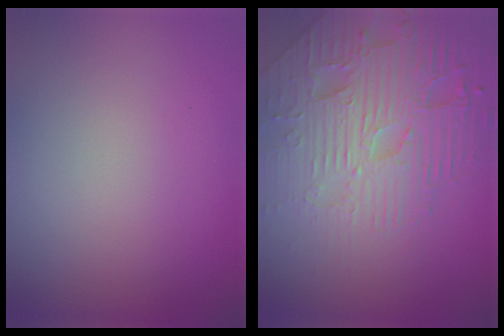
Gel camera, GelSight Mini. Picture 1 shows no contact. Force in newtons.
{"total": 8.1, "press": 5.9, "slide": 5.5}